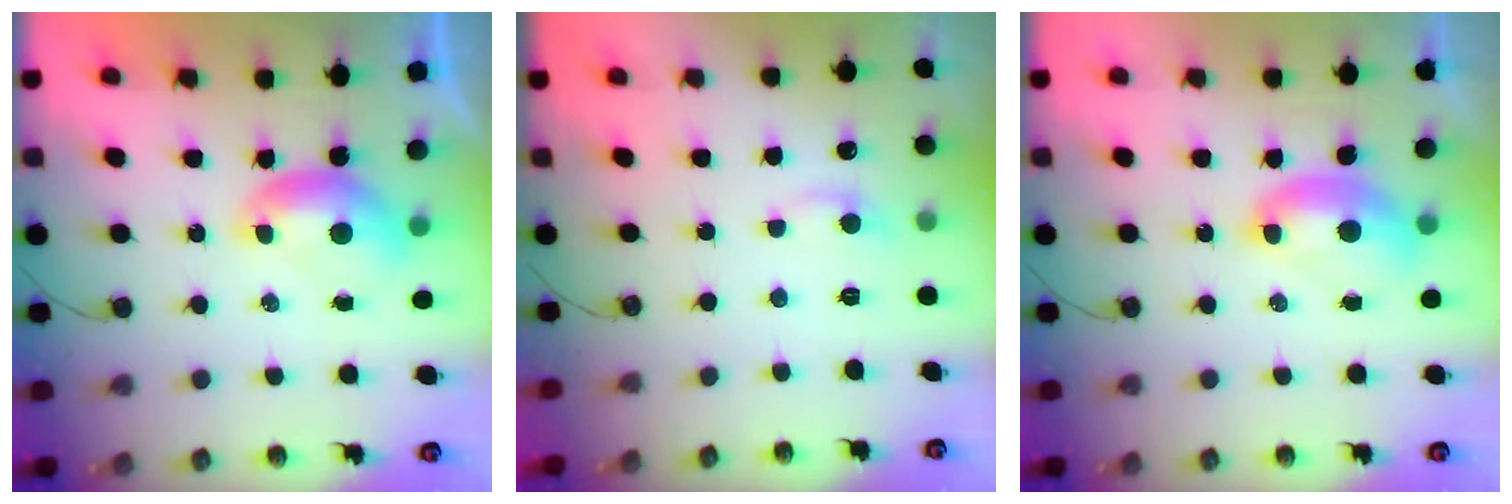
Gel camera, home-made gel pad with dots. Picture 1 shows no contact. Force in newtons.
{"total": 0.0}
{"total": 2.9, "press": 2.9, "slide": 0.6}